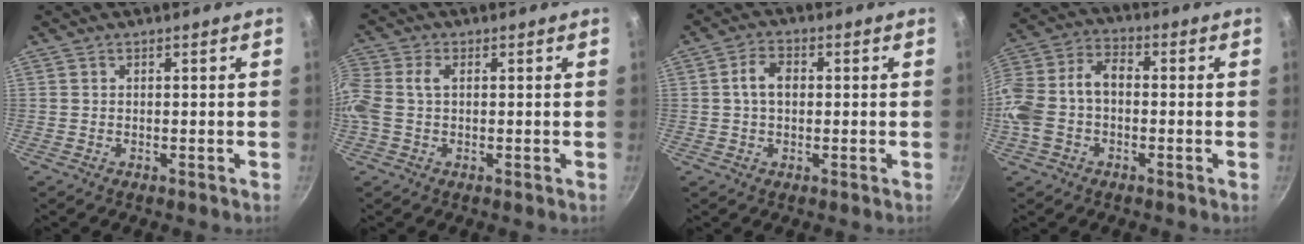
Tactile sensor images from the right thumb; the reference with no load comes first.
{"total": 5.6, "force": [0.3, 3.7, 4.2], "torque": [-0.095, 0.012, -0.006]}
{"total": 4.8, "force": [0.4, 3.2, 3.5], "torque": [-0.054, 0.014, 0.001]}
{"total": 13.2, "force": [-2.2, 8.8, 9.6], "torque": [-0.186, 0.046, -0.054]}